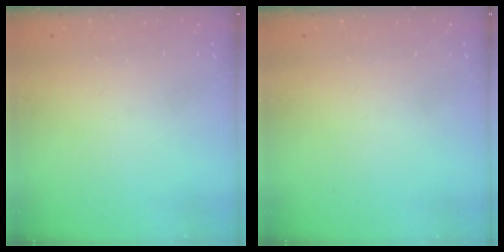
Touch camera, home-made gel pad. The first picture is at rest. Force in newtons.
{"total": 0.0}